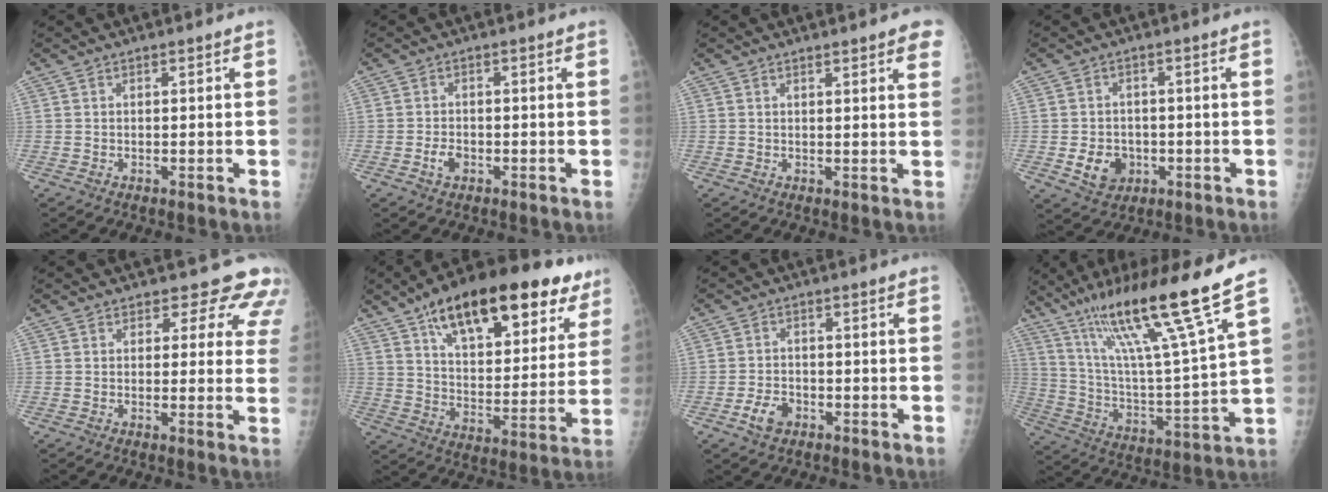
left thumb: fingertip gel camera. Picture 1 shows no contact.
{"total": 2.4, "force": [-1.0, 1.6, 1.5], "torque": [-0.026, 0.006, -0.018]}
{"total": 5.8, "force": [4.0, 1.1, 4.0], "torque": [-0.032, -0.007, 0.040]}
{"total": 6.0, "force": [-1.6, 4.9, 3.1], "torque": [-0.031, 0.006, -0.019]}
{"total": 8.6, "force": [7.1, 4.5, 2.2], "torque": [0.029, -0.030, 0.052]}
{"total": 27.7, "force": [16.4, 11.7, 19.1], "torque": [-0.252, -0.026, 0.247]}
{"total": 4.1, "force": [-2.1, 2.7, 2.3], "torque": [-0.036, 0.013, -0.037]}
{"total": 21.2, "force": [14.4, 0.3, 15.5], "torque": [-0.244, -0.065, 0.254]}